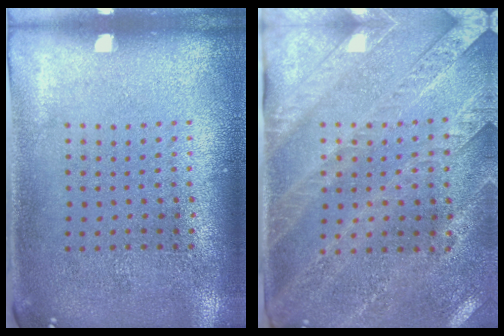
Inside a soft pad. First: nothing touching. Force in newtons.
{"total": 2.7, "press": 2.4, "slide": 1.2}